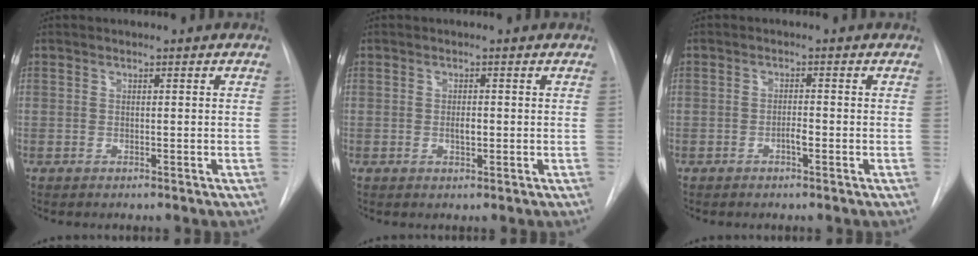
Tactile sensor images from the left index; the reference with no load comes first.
{"total": 1.3, "force": [0.0, 0.5, 1.2], "torque": [-0.021, -0.001, 0.001]}
{"total": 1.3, "force": [-0.6, 0.2, 1.1], "torque": [-0.019, 0.001, -0.012]}